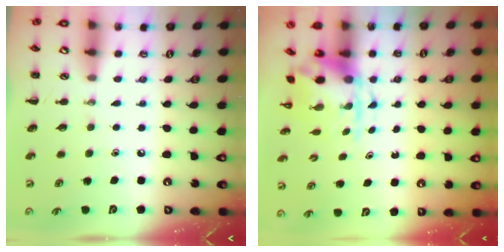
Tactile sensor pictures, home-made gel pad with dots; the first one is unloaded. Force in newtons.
{"total": 3.7, "press": 3.6, "slide": 0.9}